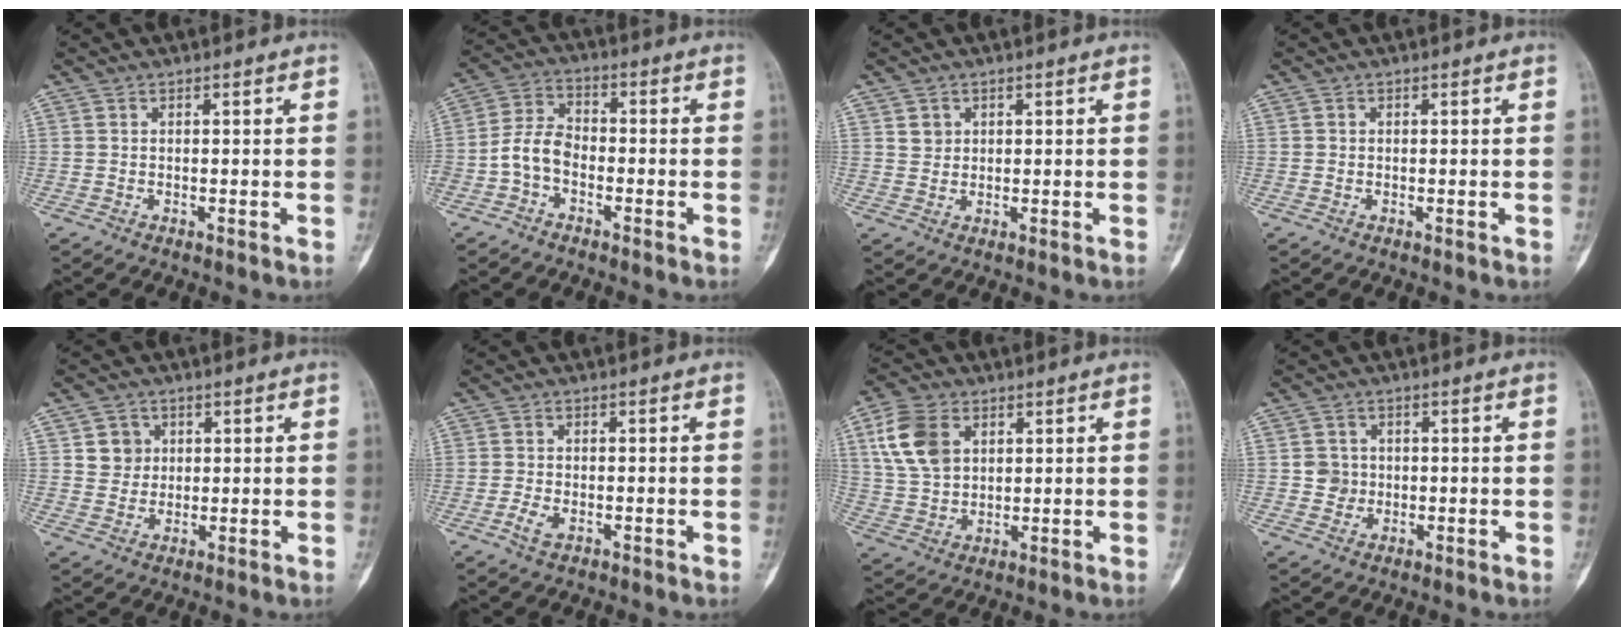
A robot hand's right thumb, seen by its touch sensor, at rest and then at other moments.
{"total": 6.4, "force": [-2.3, 4.4, 4.0], "torque": [-0.072, 0.033, -0.057]}
{"total": 2.2, "force": [0.9, 1.9, 0.5], "torque": [0.004, -0.005, 0.016]}
{"total": 0.0}
{"total": 4.5, "force": [1.3, 4.2, 1.0], "torque": [0.008, -0.002, 0.021]}
{"total": 2.6, "force": [-1.2, 1.4, 1.9], "torque": [-0.040, 0.002, -0.024]}
{"total": 10.7, "force": [4.0, 7.4, 6.7], "torque": [-0.119, -0.004, 0.080]}
{"total": 3.3, "force": [-0.1, 3.3, 0.8], "torque": [0.011, 0.008, -0.003]}